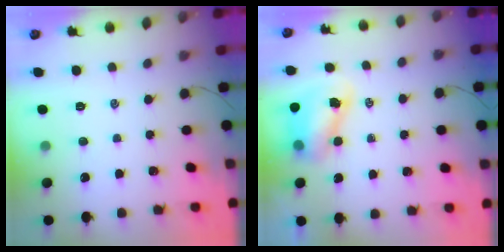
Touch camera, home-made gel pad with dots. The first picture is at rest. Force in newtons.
{"total": 7.2, "press": 7.1, "slide": 1.3}